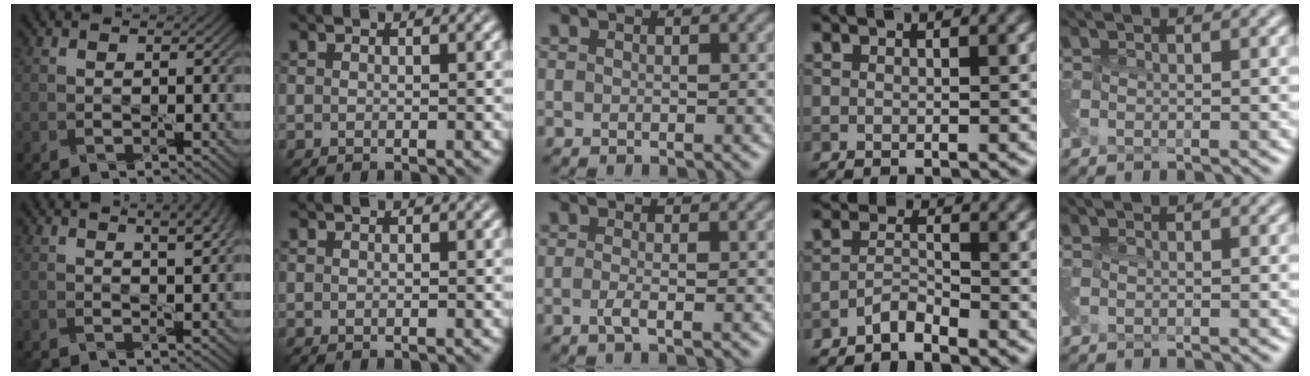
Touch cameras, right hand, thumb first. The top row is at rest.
{"thumb": {"total": 5.4, "force": [2.8, 1.7, 4.3], "torque": [-0.048, 0.017, 0.025]}, "middle": {"total": 1.5, "force": [-0.5, 0.3, 1.3], "torque": [-0.028, -0.003, -0.013]}, "ring": {"total": 1.6, "force": [-1.5, 0.5, 0.5], "torque": [-0.008, 0.008, -0.031]}, "little": {"total": 0.8, "force": [-0.6, -0.4, -0.5], "torque": [0.006, -0.006, -0.015]}}